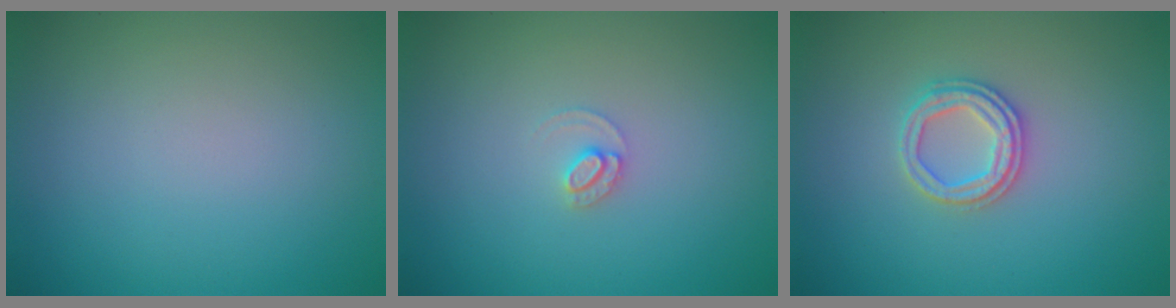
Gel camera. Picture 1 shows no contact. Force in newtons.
{"total": 1.2, "press": 1.2, "slide": 0.0}
{"total": 2.5, "press": 2.4, "slide": 0.6}